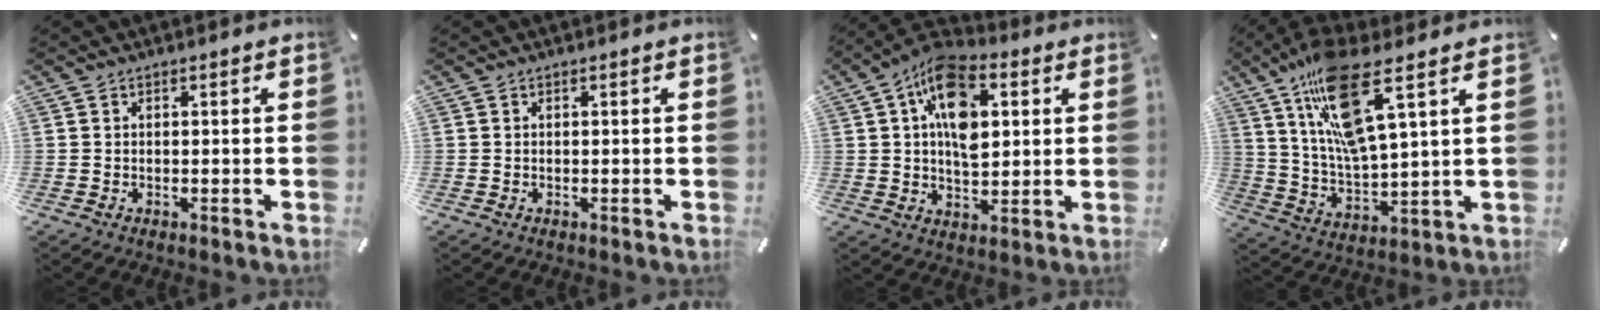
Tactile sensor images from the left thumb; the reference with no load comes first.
{"total": 0.0}
{"total": 14.3, "force": [4.3, 8.8, 10.5], "torque": [-0.177, -0.008, 0.074]}
{"total": 16.5, "force": [10.0, 3.8, 12.5], "torque": [-0.251, -0.041, 0.165]}